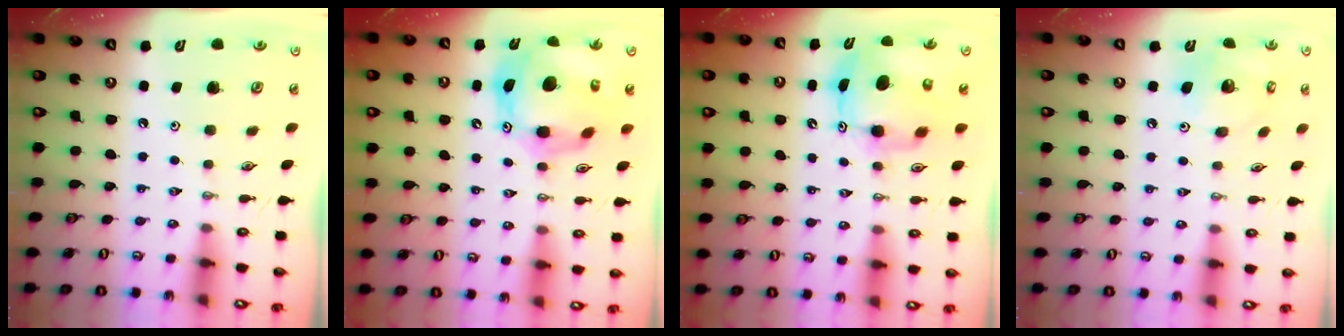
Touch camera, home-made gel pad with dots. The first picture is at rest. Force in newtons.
{"total": 17.0, "press": 16.9, "slide": 1.5}
{"total": 9.1, "press": 9.1, "slide": 0.7}
{"total": 8.9, "press": 8.6, "slide": 2.3}